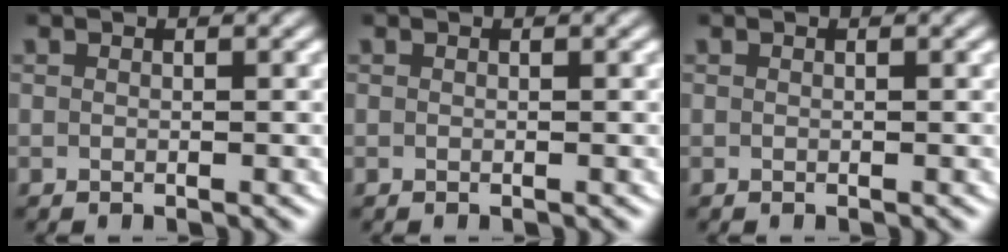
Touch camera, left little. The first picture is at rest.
{"total": 0.0}
{"total": 0.0}